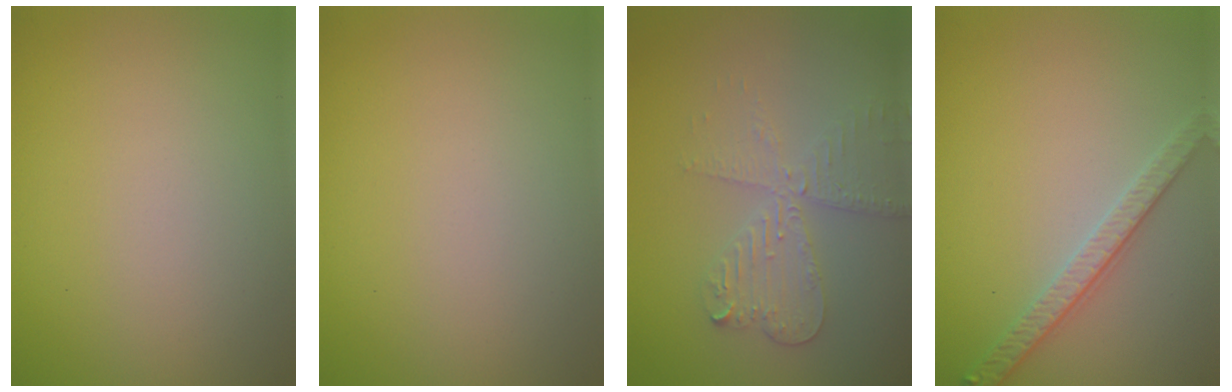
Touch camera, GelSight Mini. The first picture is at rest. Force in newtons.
{"total": 0.0}
{"total": 4.0, "press": 3.4, "slide": 2.1}
{"total": 2.8, "press": 2.6, "slide": 1.0}